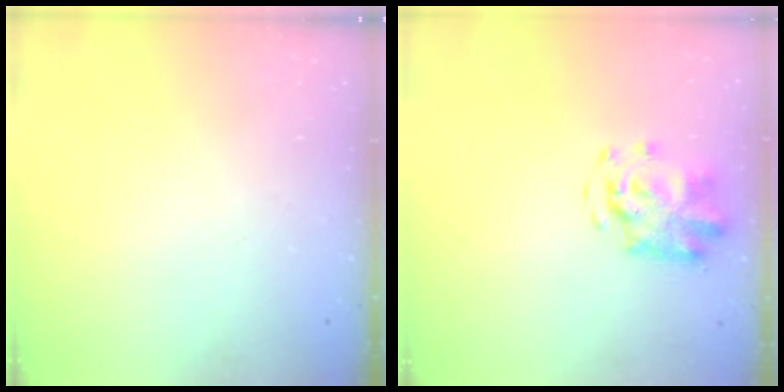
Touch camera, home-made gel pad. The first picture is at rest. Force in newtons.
{"total": 3.9, "press": 3.8, "slide": 0.7}